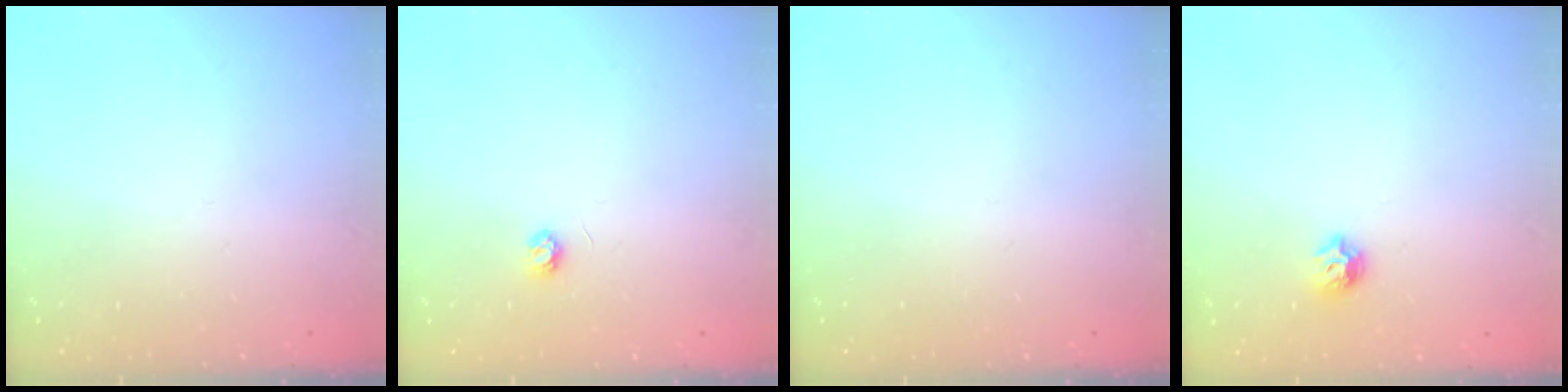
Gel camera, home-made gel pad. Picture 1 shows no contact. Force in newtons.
{"total": 3.2, "press": 3.2, "slide": 0.3}
{"total": 0.0}
{"total": 5.6, "press": 5.5, "slide": 0.9}